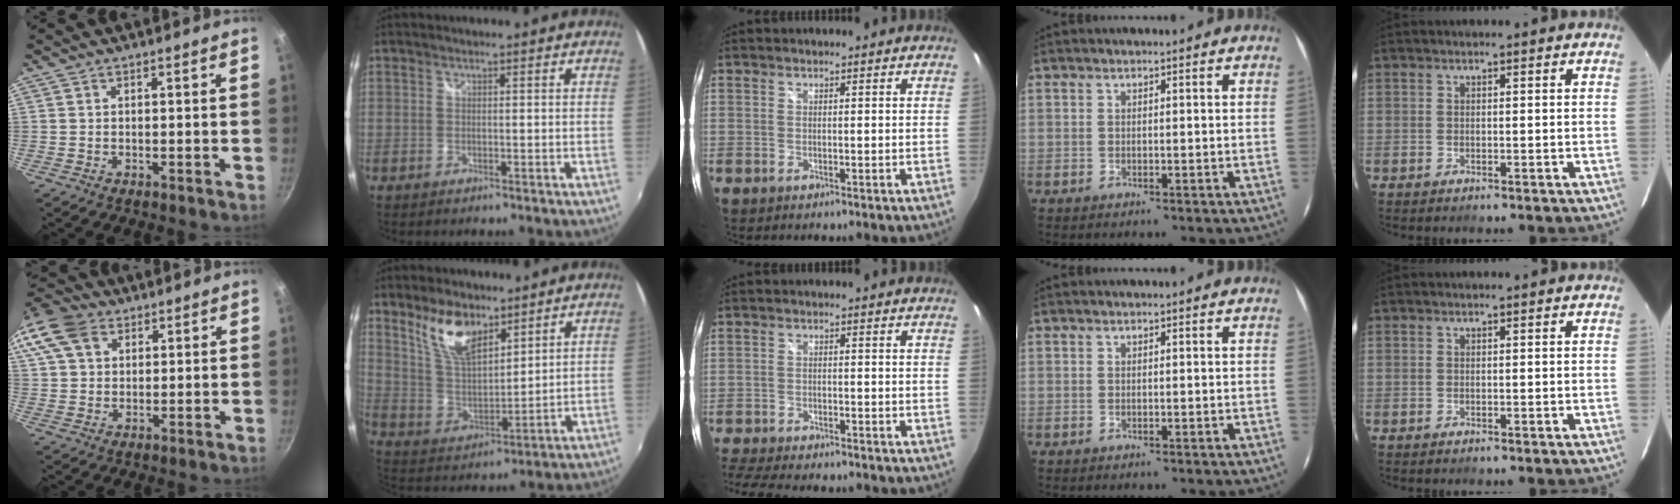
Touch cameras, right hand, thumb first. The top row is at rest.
{"thumb": {"total": 16.6, "force": [7.2, 12.1, 8.7], "torque": [-0.198, 0.030, 0.127]}, "index": {"total": 11.2, "force": [7.5, 4.9, 6.7], "torque": [-0.127, 0.006, 0.150]}, "middle": {"total": 11.1, "force": [-9.8, 2.1, 4.7], "torque": [-0.119, -0.024, -0.164]}}